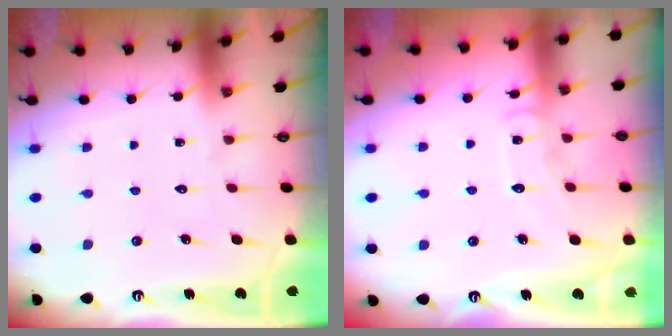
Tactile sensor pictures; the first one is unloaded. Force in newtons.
{"total": 7.6, "press": 7.6, "slide": 0.8}